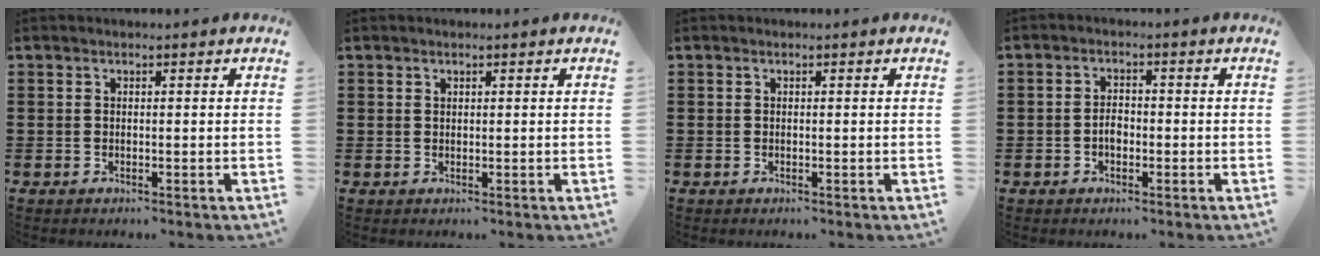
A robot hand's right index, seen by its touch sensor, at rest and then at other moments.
{"total": 0.5, "force": [0.4, 0.3, 0.1], "torque": [-0.003, 0.001, 0.009]}
{"total": 0.0}
{"total": 2.3, "force": [-0.6, 1.5, 1.7], "torque": [-0.034, 0.004, -0.011]}